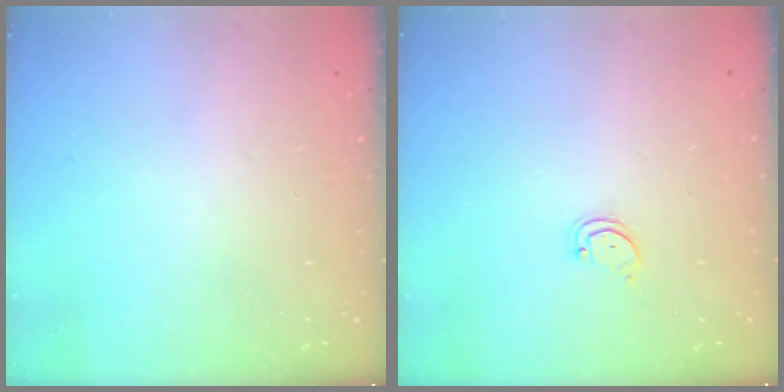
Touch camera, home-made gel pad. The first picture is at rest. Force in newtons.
{"total": 1.8, "press": 1.7, "slide": 0.2}